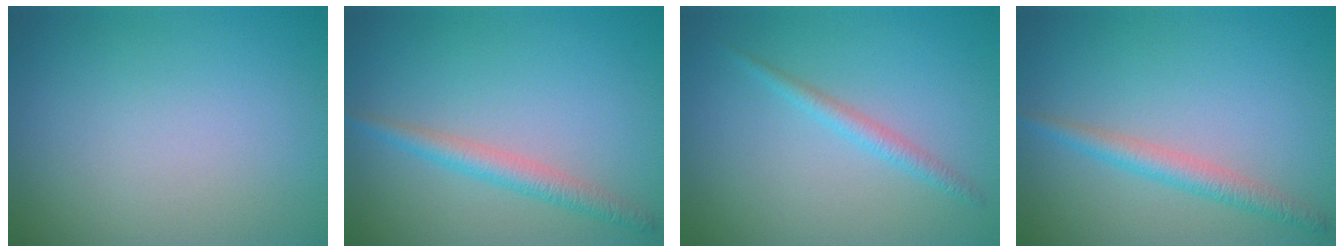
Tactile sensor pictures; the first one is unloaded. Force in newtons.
{"total": 2.5, "press": 2.5, "slide": 0.1}
{"total": 1.5, "press": 1.5, "slide": 0.1}
{"total": 2.5, "press": 2.5, "slide": 0.1}